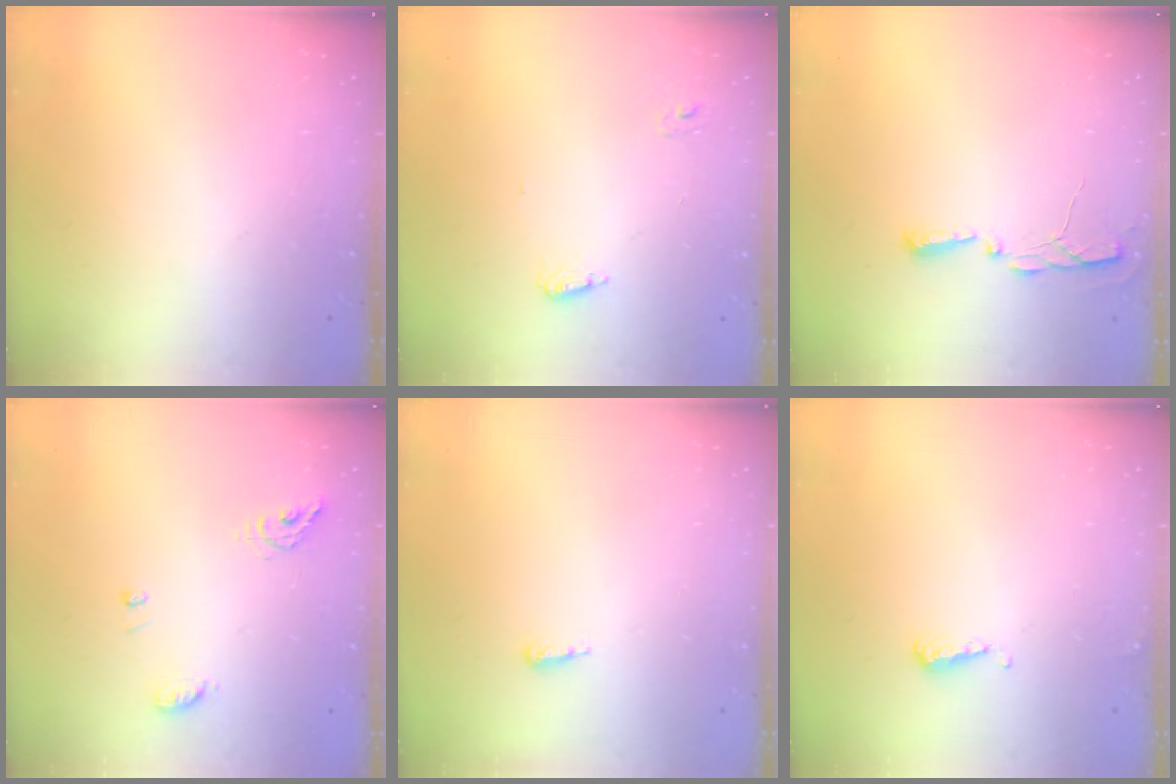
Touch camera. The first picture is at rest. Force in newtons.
{"total": 4.5, "press": 4.5, "slide": 0.3}
{"total": 3.9, "press": 3.9, "slide": 0.4}
{"total": 7.7, "press": 7.7, "slide": 0.6}
{"total": 5.7, "press": 5.2, "slide": 2.4}
{"total": 4.7, "press": 4.7, "slide": 0.6}